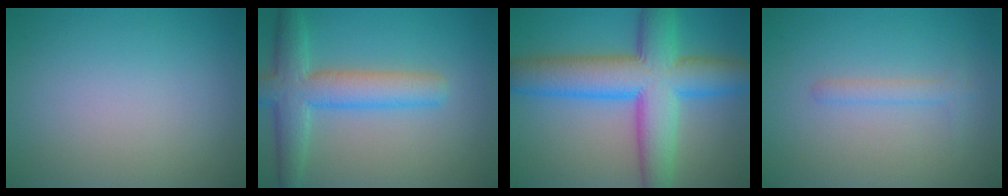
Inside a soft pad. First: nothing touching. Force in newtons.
{"total": 6.0, "press": 6.0, "slide": 0.3}
{"total": 11.0, "press": 11.0, "slide": 0.1}
{"total": 1.3, "press": 1.3, "slide": 0.1}